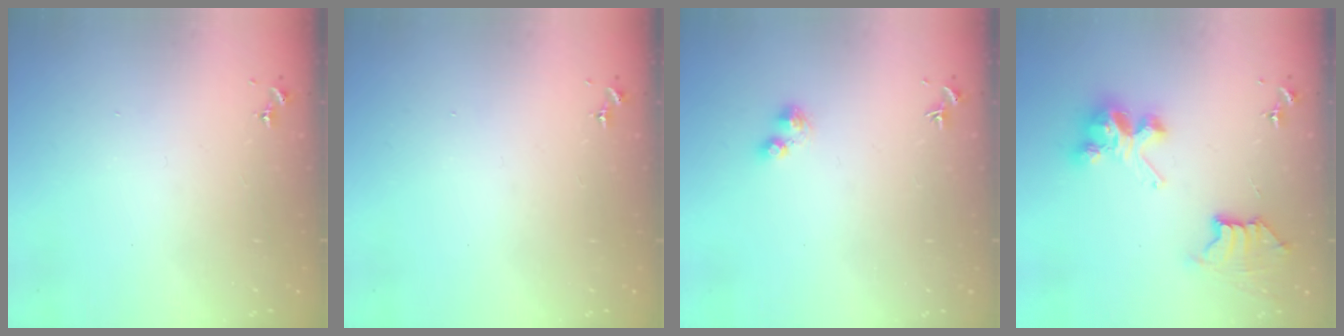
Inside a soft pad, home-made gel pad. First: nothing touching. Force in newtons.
{"total": 0.0}
{"total": 5.0, "press": 5.0, "slide": 0.5}
{"total": 11.0, "press": 11.0, "slide": 1.2}